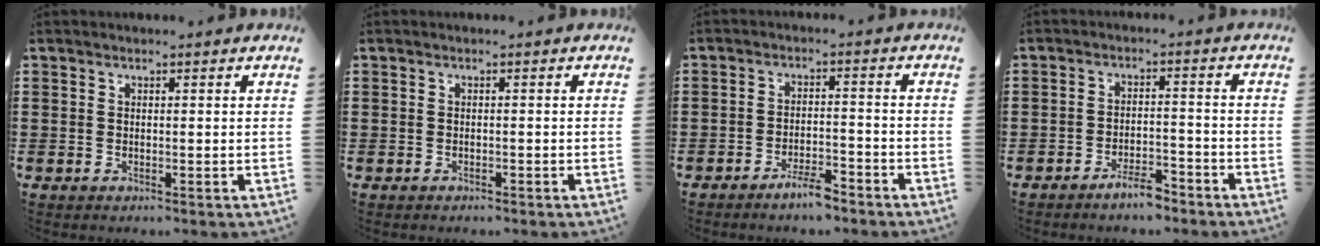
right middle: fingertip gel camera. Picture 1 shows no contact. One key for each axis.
{"total": 0.6, "fx": -0.6, "fy": 0.2, "fz": 0.1, "tx": -0.003, "ty": 0.001, "tz": -0.012}
{"total": 4.0, "fx": -3.5, "fy": 0.7, "fz": 1.8, "tx": -0.036, "ty": 0.006, "tz": -0.070}
{"total": 4.0, "fx": -3.6, "fy": 0.9, "fz": 1.7, "tx": -0.035, "ty": 0.009, "tz": -0.071}